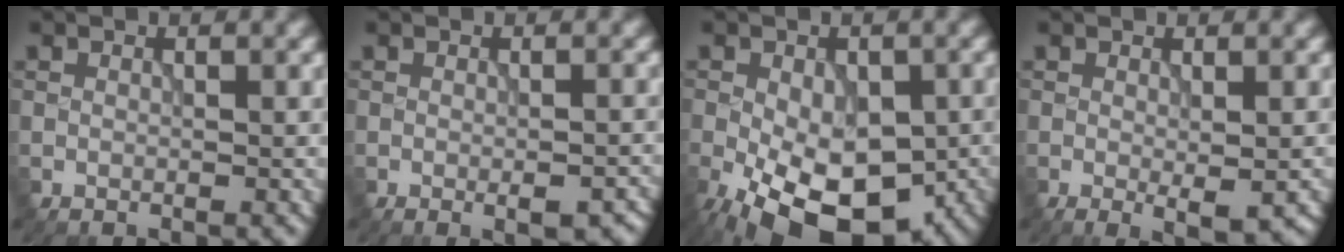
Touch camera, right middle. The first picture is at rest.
{"total": 2.9, "force": [-1.3, 0.9, 2.4], "torque": [-0.034, -0.007, -0.013]}
{"total": 13.8, "force": [-5.6, 7.4, 10.2], "torque": [-0.172, -0.039, -0.081]}
{"total": 2.0, "force": [-0.3, 0.3, 2.0], "torque": [-0.029, -0.010, -0.002]}